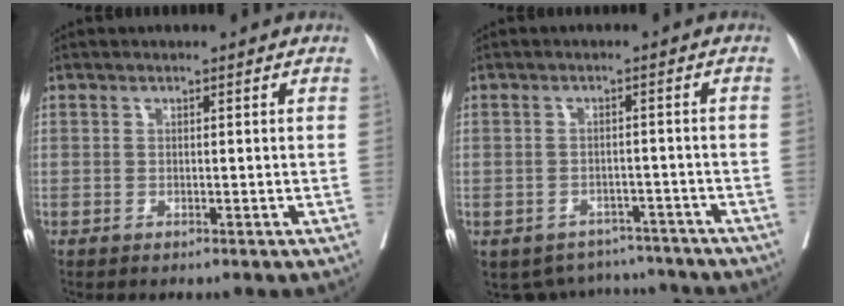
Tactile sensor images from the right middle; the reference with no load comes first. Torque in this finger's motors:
{"motor_torque": [-0.40, -0.57, 0.02, -0.01]}